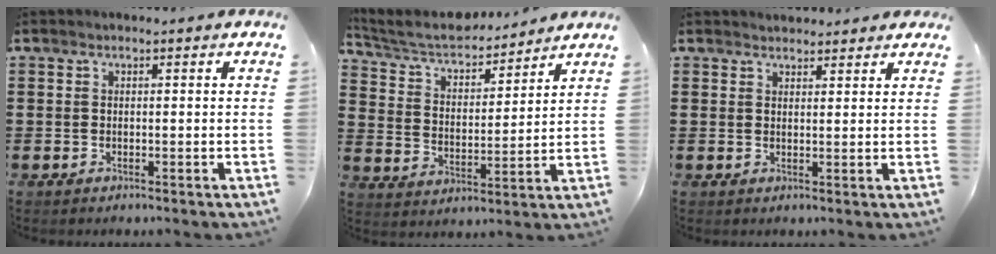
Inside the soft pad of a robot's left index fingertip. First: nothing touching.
{"total": 5.9, "force": [5.5, 1.4, 1.8], "torque": [-0.064, -0.032, 0.090]}
{"total": 1.9, "force": [1.9, 0.5, -0.1], "torque": [-0.002, 0.002, 0.037]}